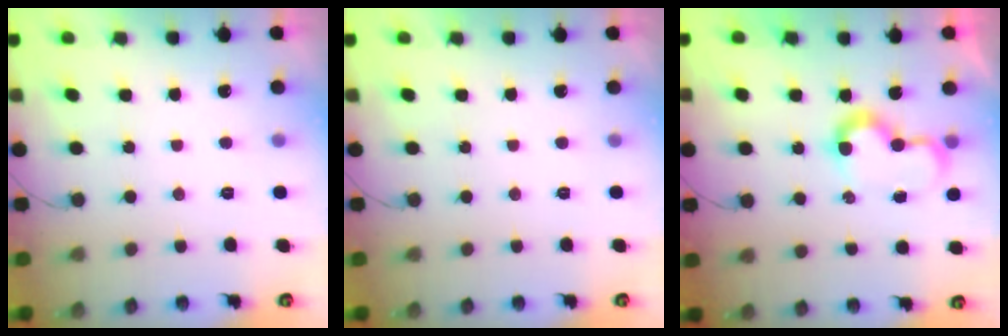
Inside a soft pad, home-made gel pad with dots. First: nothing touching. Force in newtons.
{"total": 1.8, "press": 1.8, "slide": 0.1}
{"total": 7.5, "press": 7.5, "slide": 0.4}